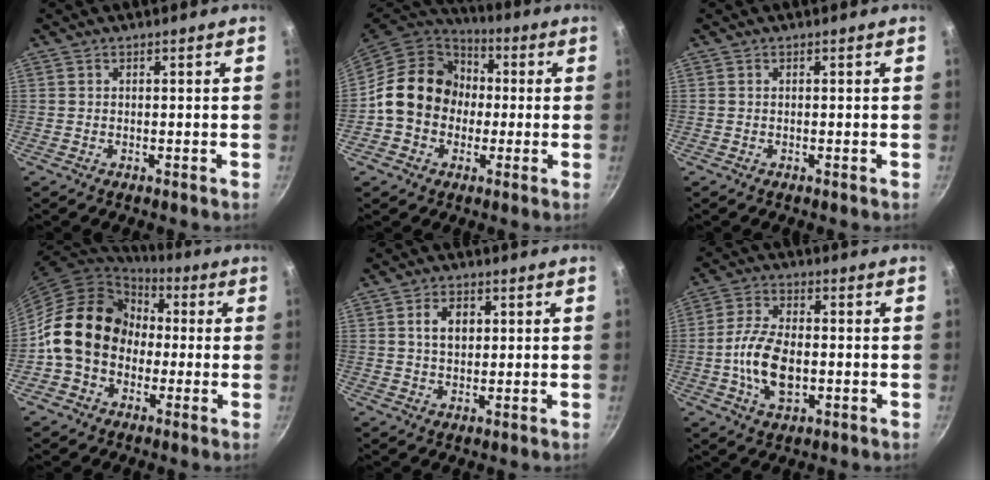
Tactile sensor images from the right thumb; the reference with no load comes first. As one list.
[{"total": 16.4, "force": [-0.2, 14.0, 8.5], "torque": [-0.110, 0.042, -0.018]}, {"total": 0.0}, {"total": 16.9, "force": [-0.4, 13.9, 9.6], "torque": [-0.126, 0.046, -0.019]}, {"total": 5.1, "force": [1.3, 3.5, 3.5], "torque": [-0.043, 0.000, 0.023]}, {"total": 10.7, "force": [-1.7, 6.0, 8.7], "torque": [-0.165, 0.017, -0.035]}]